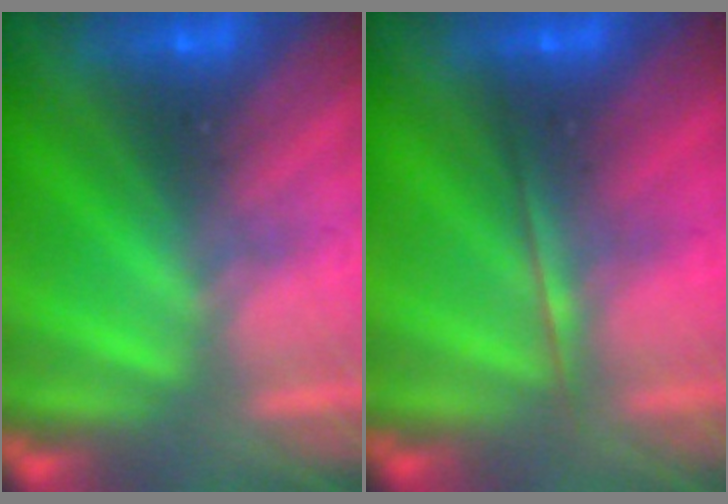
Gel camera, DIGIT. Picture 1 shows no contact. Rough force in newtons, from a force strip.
{"total": 1.7}